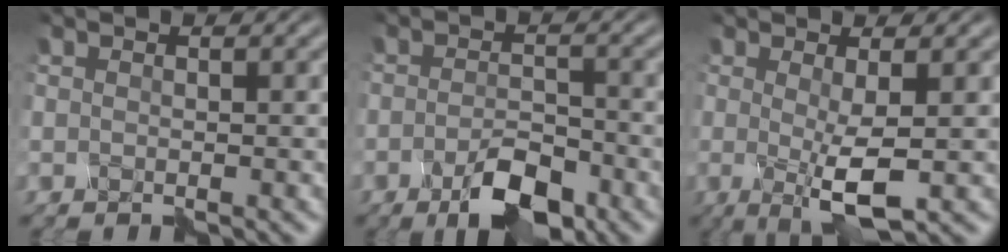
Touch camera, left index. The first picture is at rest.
{"total": 3.8, "force": [-2.6, 1.1, 2.5], "torque": [-0.052, 0.003, -0.047]}
{"total": 3.9, "force": [-0.4, 0.6, 3.8], "torque": [-0.079, -0.008, -0.005]}